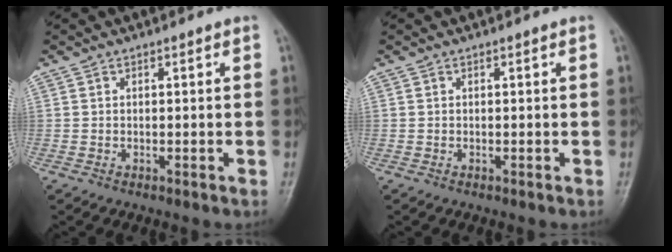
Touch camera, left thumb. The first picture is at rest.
{"total": 0.0}